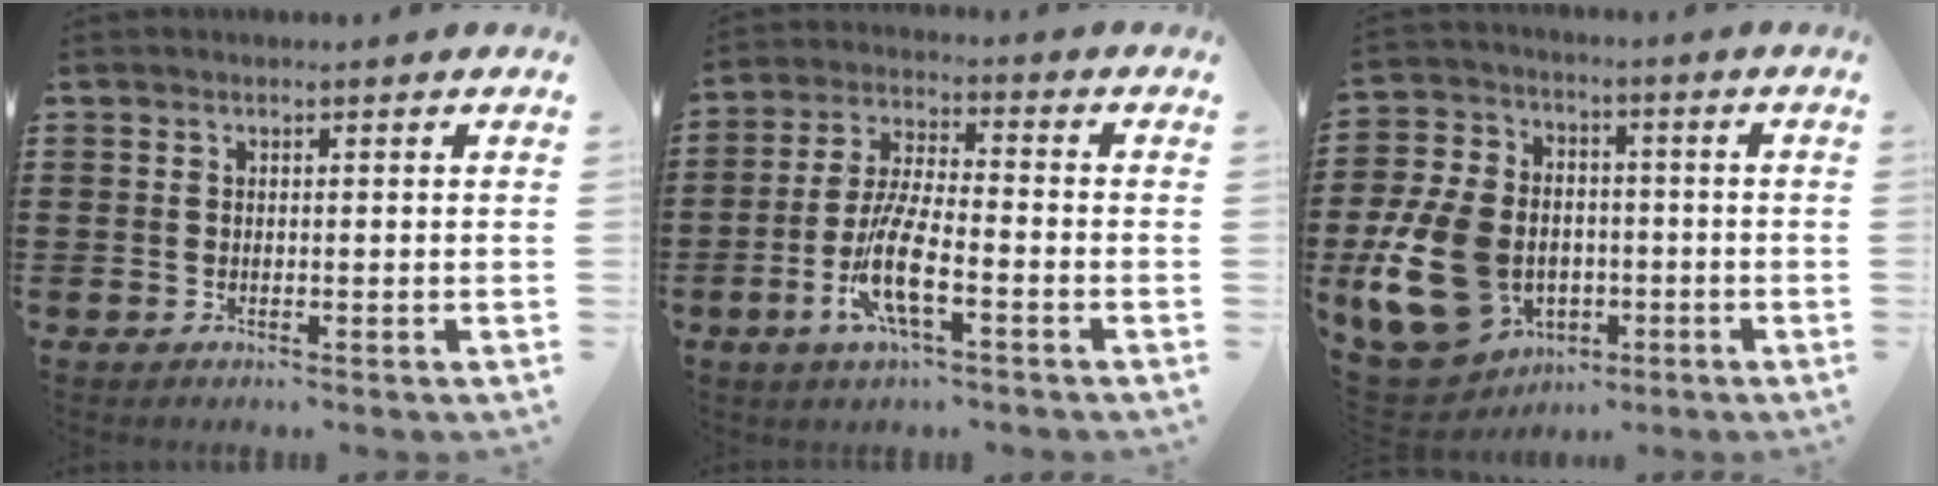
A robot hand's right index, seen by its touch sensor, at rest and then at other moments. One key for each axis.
{"total": 9.3, "fx": -3.7, "fy": 2.4, "fz": 8.1, "tx": -0.185, "ty": -0.012, "tz": -0.076}
{"total": 15.6, "fx": -3.6, "fy": 11.7, "fz": 9.6, "tx": -0.252, "ty": 0.016, "tz": -0.064}